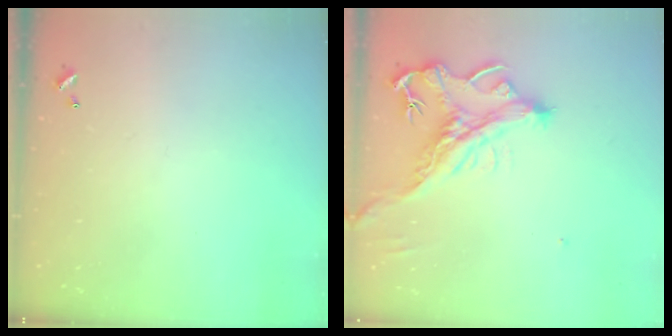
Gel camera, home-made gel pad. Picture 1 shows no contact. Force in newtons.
{"total": 2.1, "press": 1.8, "slide": 1.2}